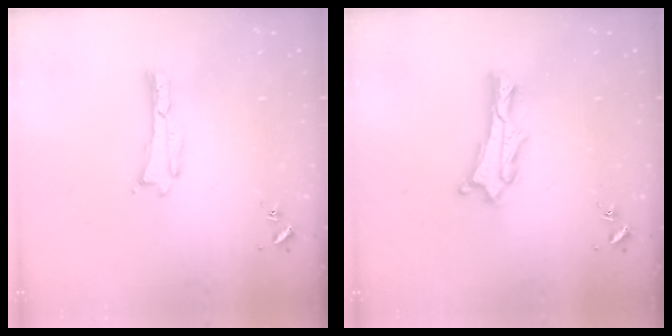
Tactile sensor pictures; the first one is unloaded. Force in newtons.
{"total": 2.0, "press": 2.0, "slide": 0.2}